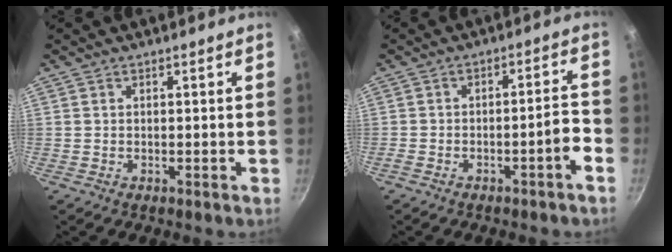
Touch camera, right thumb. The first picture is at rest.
{"total": 4.5, "force": [-2.6, 0.5, 3.7], "torque": [-0.064, 0.033, -0.030]}